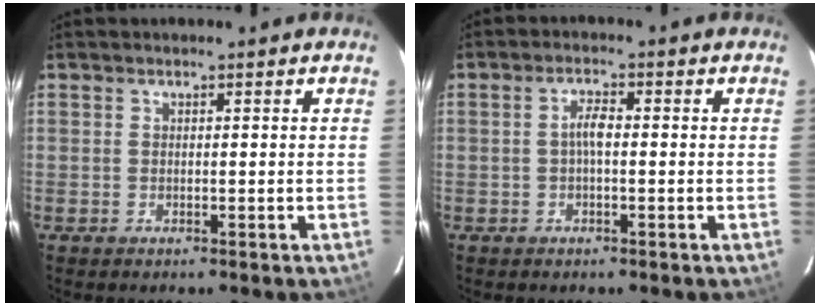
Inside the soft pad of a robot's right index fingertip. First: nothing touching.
{"total": 2.5, "force": [-0.3, 0.7, 2.4], "torque": [-0.048, 0.007, -0.005]}